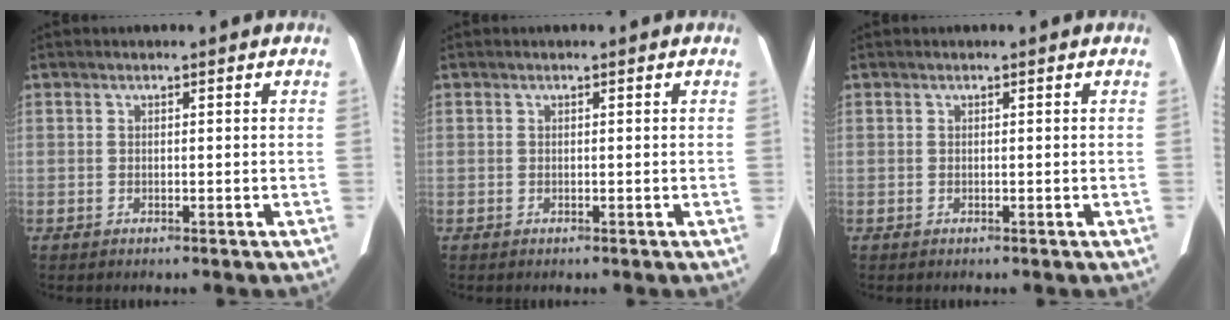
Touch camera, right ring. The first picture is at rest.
{"total": 0.0}
{"total": 0.0}